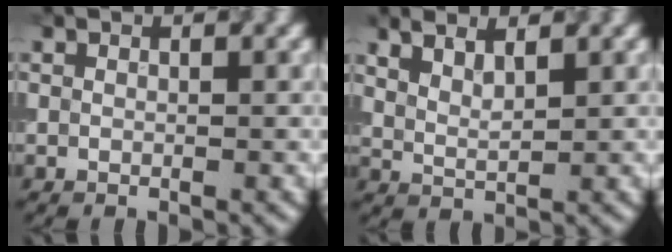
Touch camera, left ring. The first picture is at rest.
{"total": 2.4, "force": [1.9, 0.6, 1.3], "torque": [-0.024, -0.001, 0.040]}